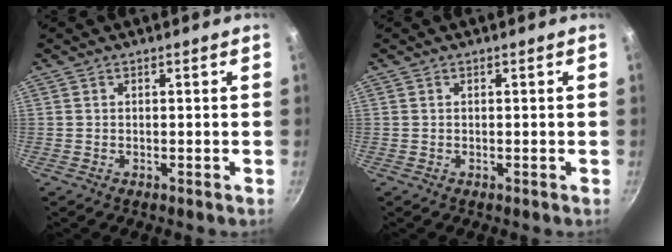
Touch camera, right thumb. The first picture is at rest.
{"total": 0.0}